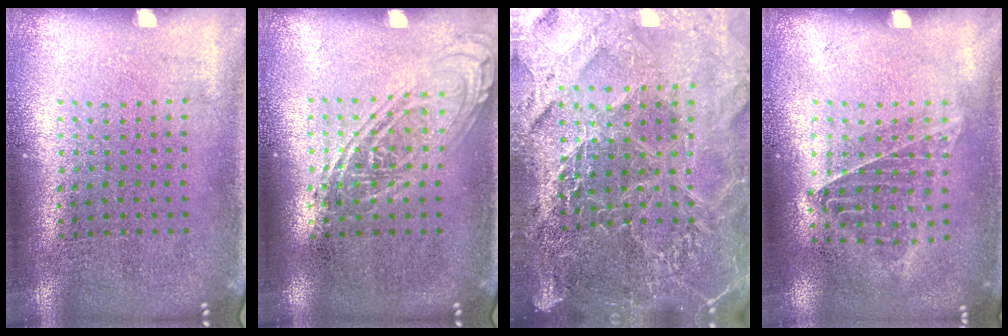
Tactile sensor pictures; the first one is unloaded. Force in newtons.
{"total": 1.2, "press": 1.2, "slide": 0.1}
{"total": 5.3, "press": 4.8, "slide": 2.3}
{"total": 0.9, "press": 0.9, "slide": 0.3}